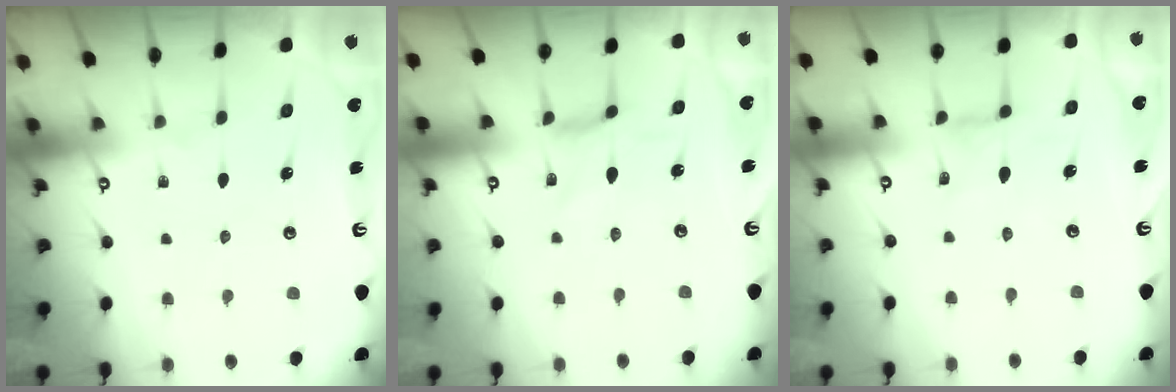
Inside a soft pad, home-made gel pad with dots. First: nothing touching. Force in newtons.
{"total": 0.0}
{"total": 0.6, "press": 0.6, "slide": 0.3}